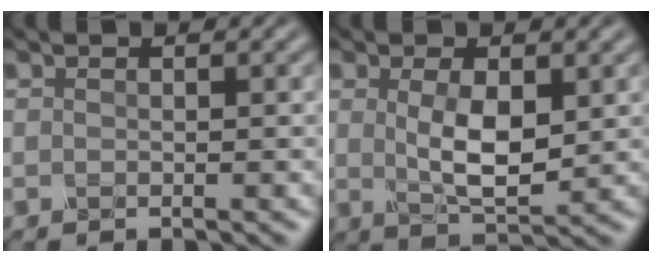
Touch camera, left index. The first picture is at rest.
{"total": 4.6, "force": [0.5, 1.8, 4.2], "torque": [-0.082, -0.004, 0.016]}